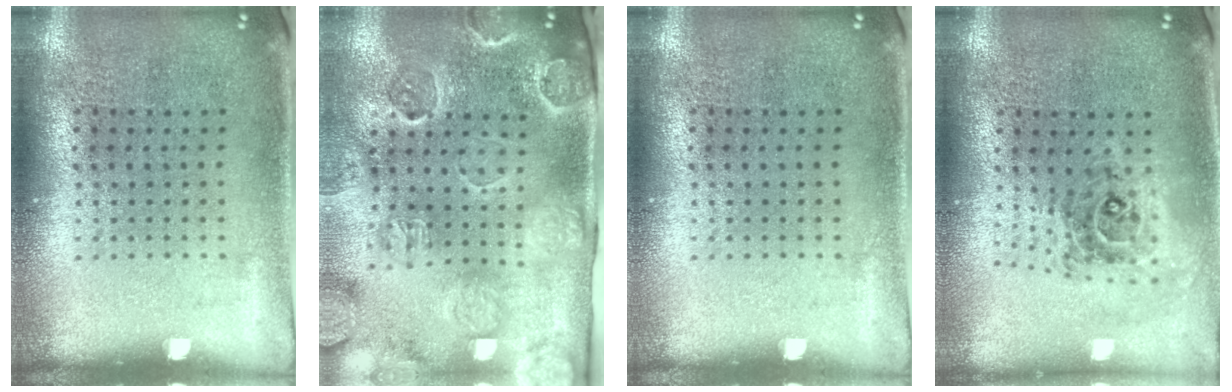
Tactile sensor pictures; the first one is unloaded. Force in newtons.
{"total": 3.2, "press": 3.2, "slide": 0.5}
{"total": 0.0}
{"total": 0.9, "press": 0.9, "slide": 0.1}